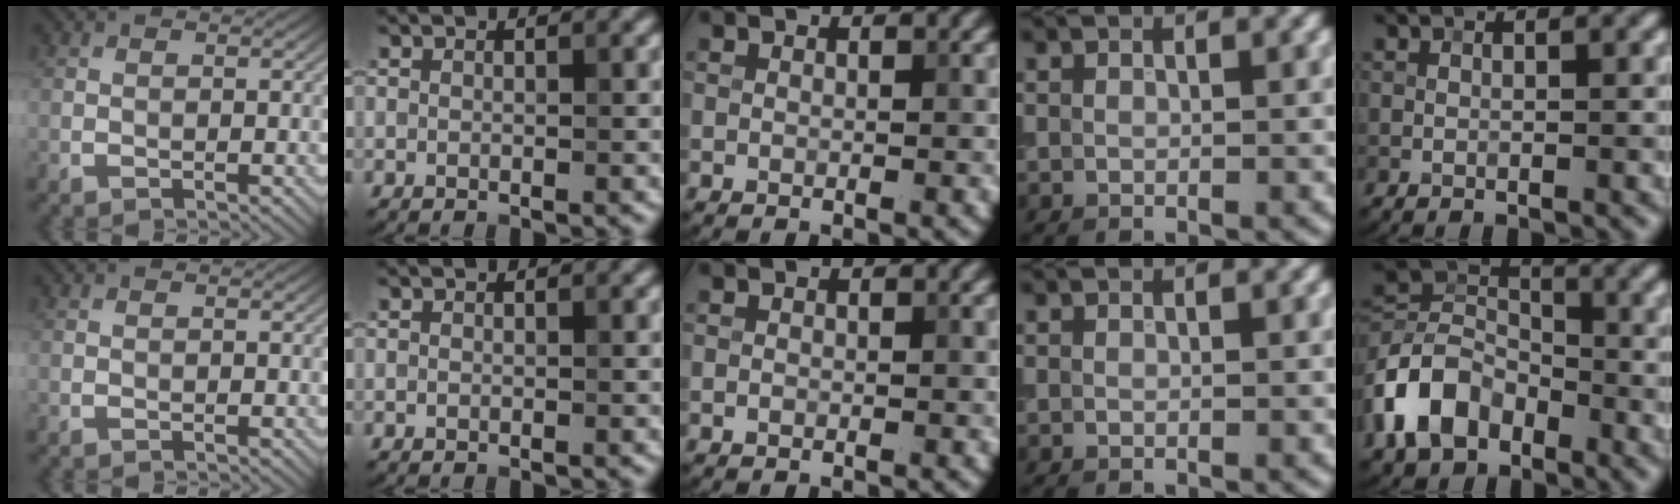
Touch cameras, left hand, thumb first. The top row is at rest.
{"little": {"total": 7.5, "force": [-3.7, 5.2, 4.0], "torque": [-0.080, 0.005, -0.086]}}